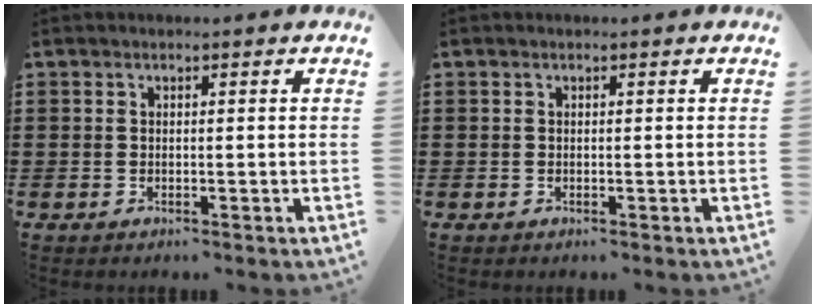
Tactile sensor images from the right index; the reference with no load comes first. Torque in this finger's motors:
{"motor_torque": [0.03, 0.02, 0.00, 0.00]}